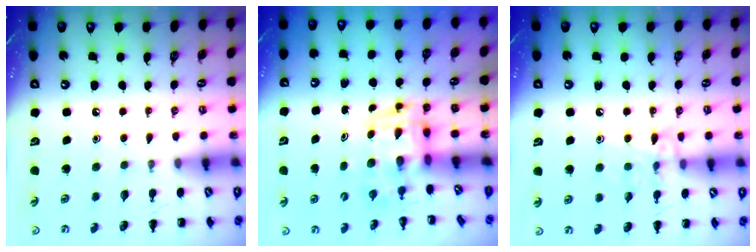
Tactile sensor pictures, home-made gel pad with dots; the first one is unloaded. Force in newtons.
{"total": 3.6, "press": 3.5, "slide": 0.6}
{"total": 9.9, "press": 9.8, "slide": 1.1}